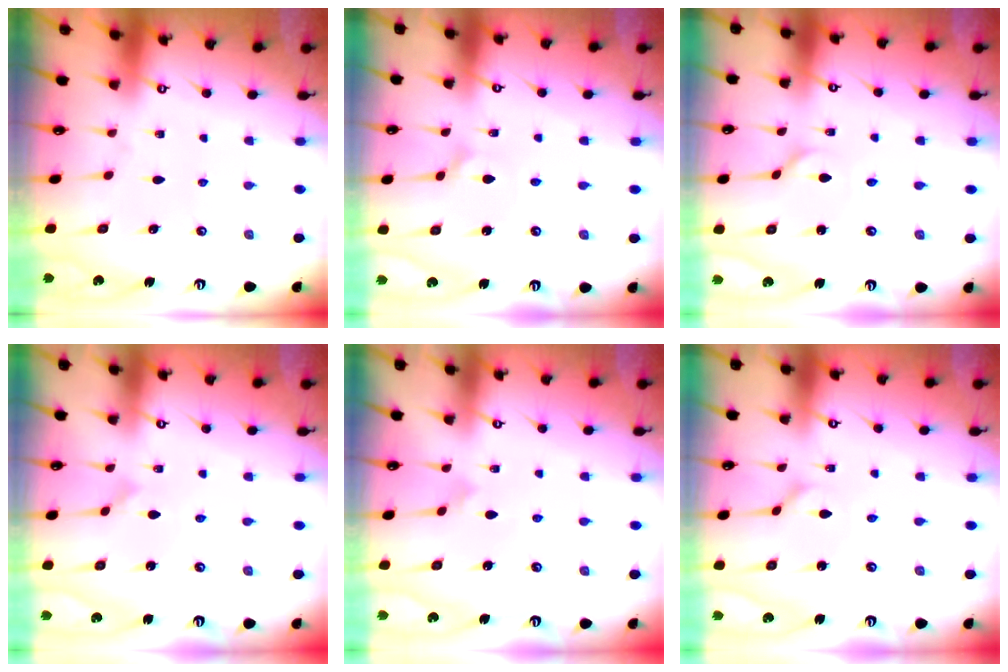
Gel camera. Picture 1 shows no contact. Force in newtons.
{"total": 2.6, "press": 2.5, "slide": 0.3}
{"total": 1.7, "press": 1.6, "slide": 0.2}
{"total": 2.0, "press": 2.0, "slide": 0.2}
{"total": 3.2, "press": 3.2, "slide": 0.3}
{"total": 1.2, "press": 1.2, "slide": 0.2}